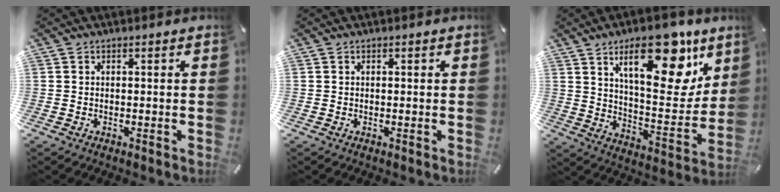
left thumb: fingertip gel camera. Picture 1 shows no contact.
{"total": 0.0}
{"total": 23.0, "force": [12.9, 9.9, 16.2], "torque": [-0.223, -0.072, 0.205]}